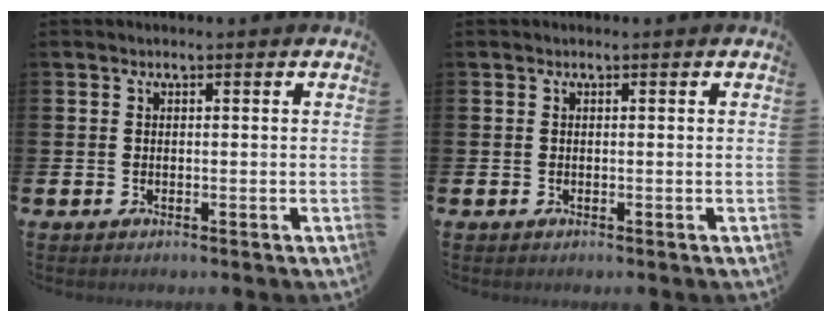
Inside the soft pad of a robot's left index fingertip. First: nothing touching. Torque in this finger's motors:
{"motor_torque": [-0.03, -0.03, 0.00, 0.00]}